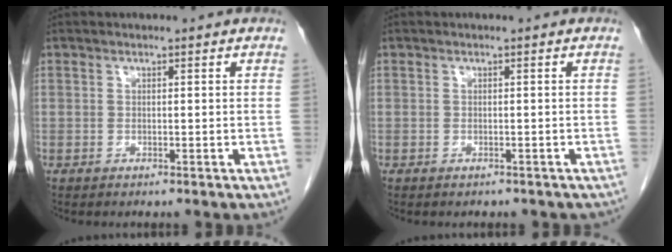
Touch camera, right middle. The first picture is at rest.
{"total": 3.9, "force": [-3.2, 1.8, 1.2], "torque": [-0.014, 0.000, -0.032]}